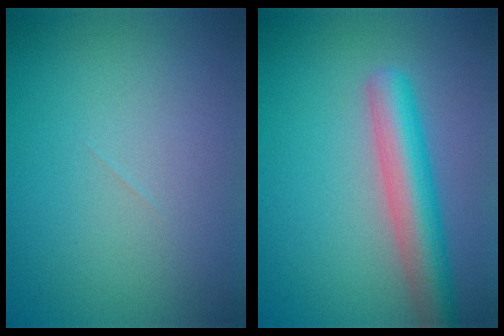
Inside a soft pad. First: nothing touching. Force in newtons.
{"total": 5.3, "press": 5.3, "slide": 0.2}